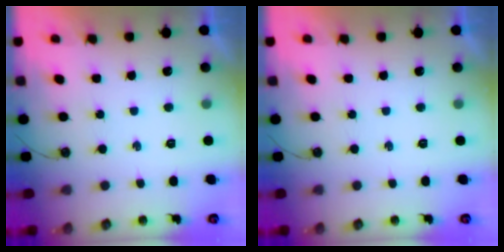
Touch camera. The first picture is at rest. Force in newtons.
{"total": 0.0}